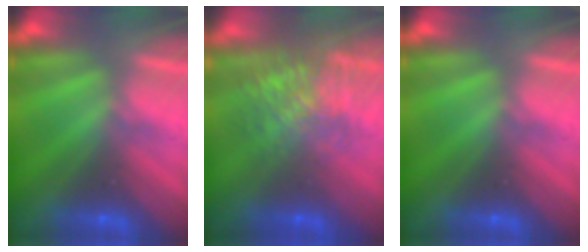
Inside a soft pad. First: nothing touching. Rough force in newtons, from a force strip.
{"total": 7.6}
{"total": 0.0}